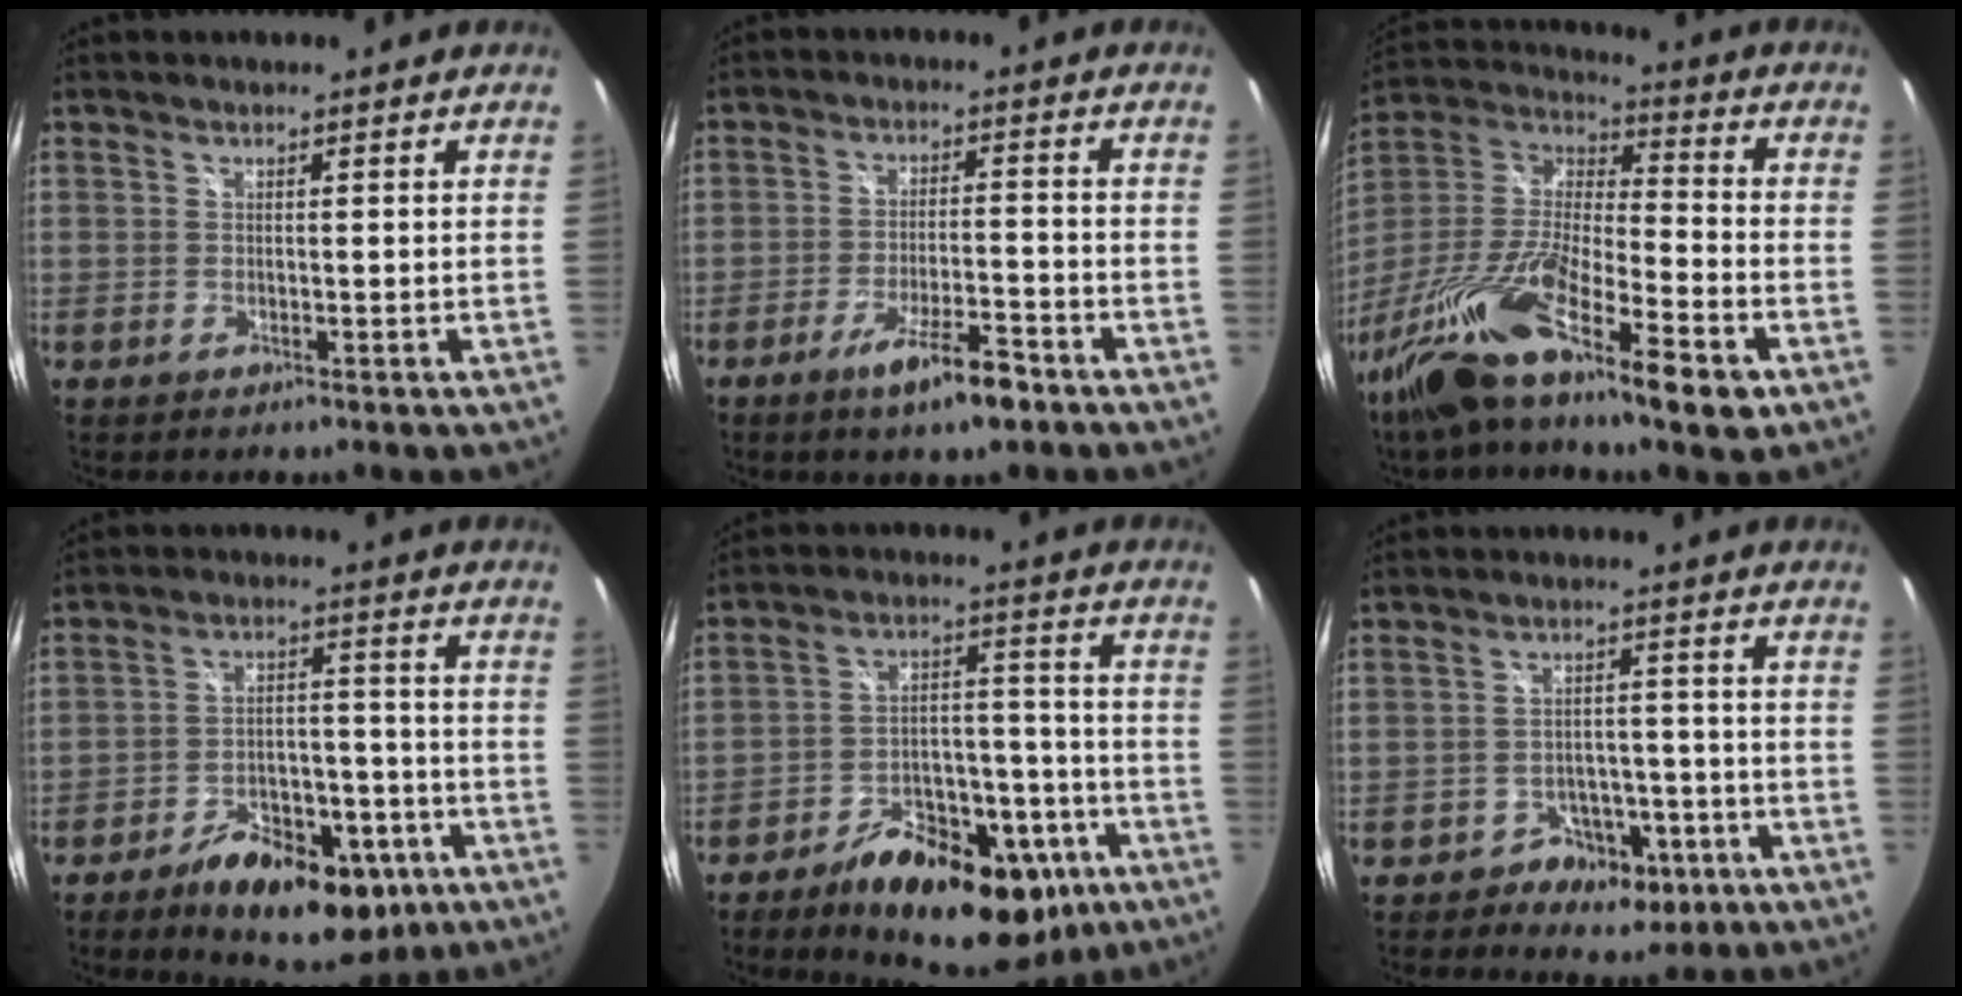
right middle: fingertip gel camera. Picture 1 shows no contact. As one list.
[{"total": 8.2, "force": [-5.4, 1.5, 6.0], "torque": [-0.117, -0.009, -0.087]}, {"total": 23.3, "force": [-13.6, 5.5, 18.0], "torque": [-0.345, -0.038, -0.252]}, {"total": 16.9, "force": [-10.0, 8.4, 10.7], "torque": [-0.178, 0.009, -0.135]}, {"total": 21.4, "force": [-13.0, 10.6, 13.4], "torque": [-0.205, 0.015, -0.175]}, {"total": 6.8, "force": [-4.0, 5.1, 2.2], "torque": [-0.045, 0.018, -0.047]}]